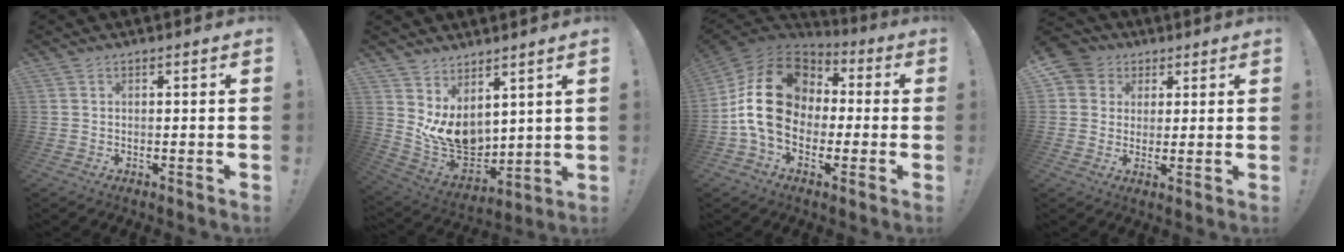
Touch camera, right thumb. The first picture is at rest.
{"total": 11.6, "force": [2.9, 8.8, 7.1], "torque": [-0.128, -0.037, 0.068]}
{"total": 21.8, "force": [0.7, 16.2, 14.5], "torque": [-0.263, 0.019, 0.029]}
{"total": 6.6, "force": [2.3, 6.0, 1.4], "torque": [-0.017, -0.009, 0.047]}